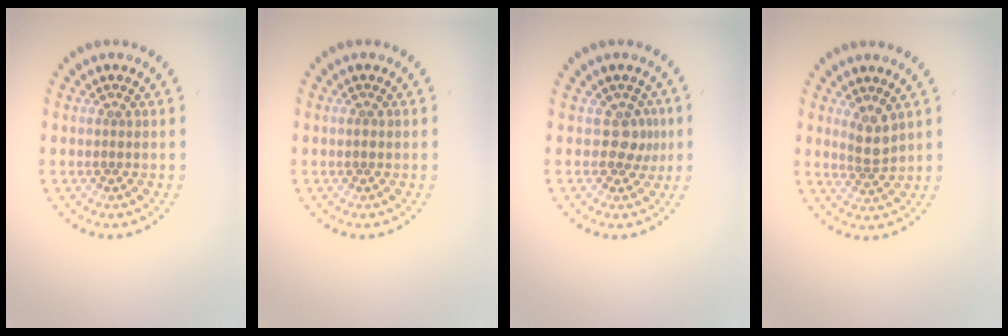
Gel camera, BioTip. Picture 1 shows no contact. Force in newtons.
{"total": 0.5, "press": 0.5, "slide": 0.0}
{"total": 1.9, "press": 1.6, "slide": 1.1}
{"total": 2.2, "press": 1.8, "slide": 1.3}